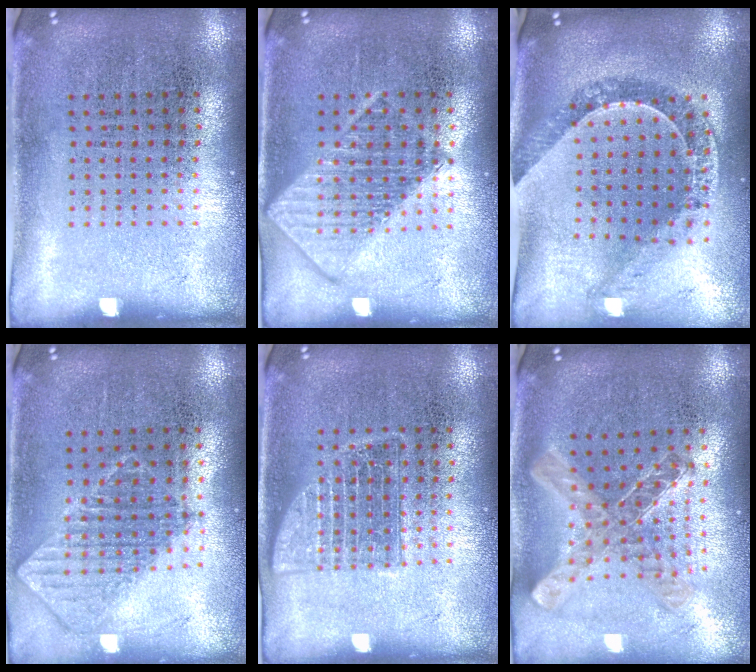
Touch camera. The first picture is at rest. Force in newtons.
{"total": 2.9, "press": 2.9, "slide": 0.3}
{"total": 1.1, "press": 1.1, "slide": 0.2}
{"total": 0.8, "press": 0.8, "slide": 0.0}
{"total": 1.2, "press": 1.2, "slide": 0.2}
{"total": 1.1, "press": 1.1, "slide": 0.2}